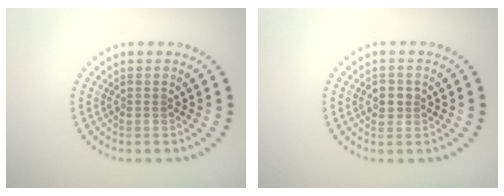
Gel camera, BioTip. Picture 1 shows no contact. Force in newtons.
{"total": 1.5, "press": 1.5, "slide": 0.2}